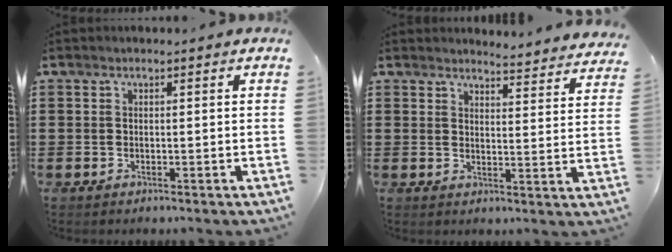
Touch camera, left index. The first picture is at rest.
{"total": 4.1, "force": [4.0, 0.0, 0.3], "torque": [-0.016, -0.026, 0.071]}